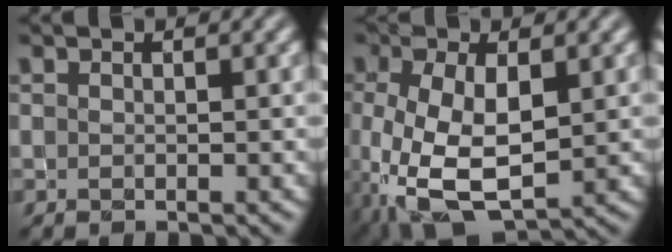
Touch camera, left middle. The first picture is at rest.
{"total": 9.1, "force": [-1.6, 5.0, 7.4], "torque": [-0.181, -0.020, -0.022]}